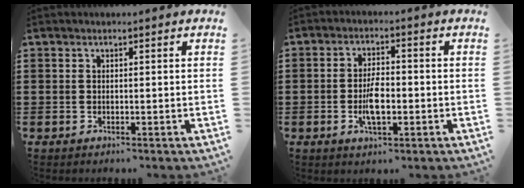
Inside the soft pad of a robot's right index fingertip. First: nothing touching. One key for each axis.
{"total": 5.1, "fx": -1.0, "fy": 2.1, "fz": 4.6, "tx": -0.091, "ty": 0.001, "tz": -0.020}